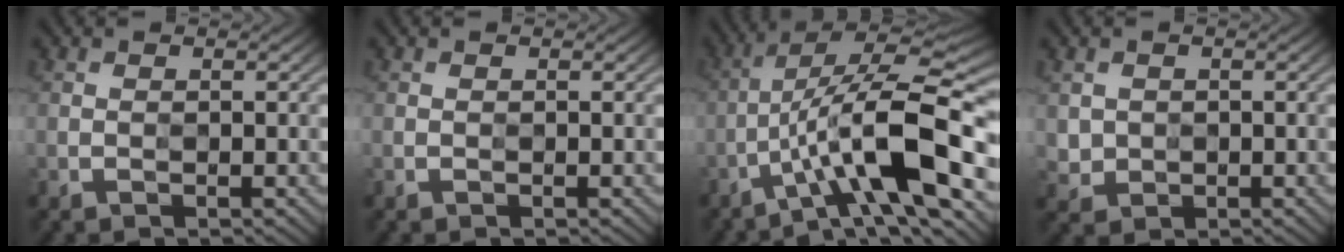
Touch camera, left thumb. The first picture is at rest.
{"total": 0.0}
{"total": 12.8, "force": [-4.6, 3.3, 11.5], "torque": [-0.195, 0.021, -0.081]}
{"total": 2.6, "force": [1.3, 2.2, -0.6], "torque": [-0.008, -0.011, 0.025]}